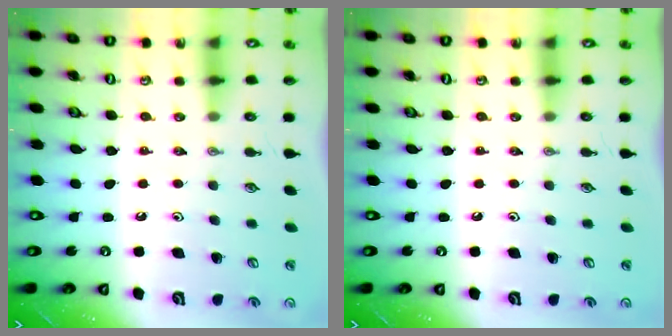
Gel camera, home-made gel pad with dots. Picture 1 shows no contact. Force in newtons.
{"total": 0.0}